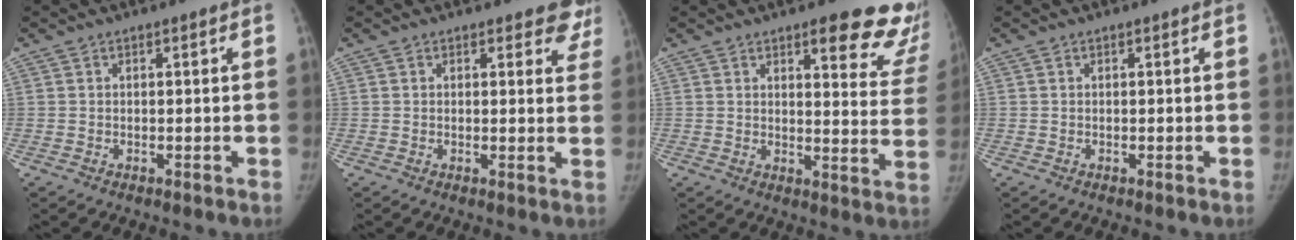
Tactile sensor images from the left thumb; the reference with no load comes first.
{"total": 5.6, "force": [4.9, 2.6, 0.9], "torque": [0.039, -0.023, 0.032]}
{"total": 15.9, "force": [12.4, 4.7, 8.6], "torque": [-0.055, -0.087, 0.127]}
{"total": 0.0}